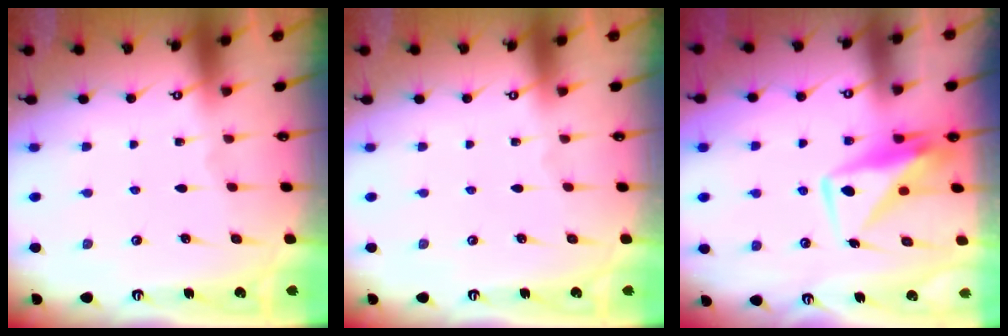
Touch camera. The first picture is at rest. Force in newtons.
{"total": 0.0}
{"total": 10.0, "press": 10.0, "slide": 0.8}